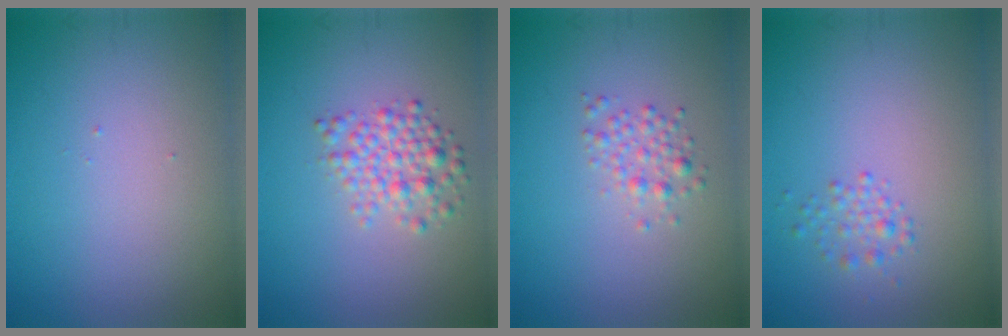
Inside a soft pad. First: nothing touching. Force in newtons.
{"total": 3.0, "press": 3.0, "slide": 0.2}
{"total": 1.7, "press": 1.7, "slide": 0.0}
{"total": 1.4, "press": 1.4, "slide": 0.1}